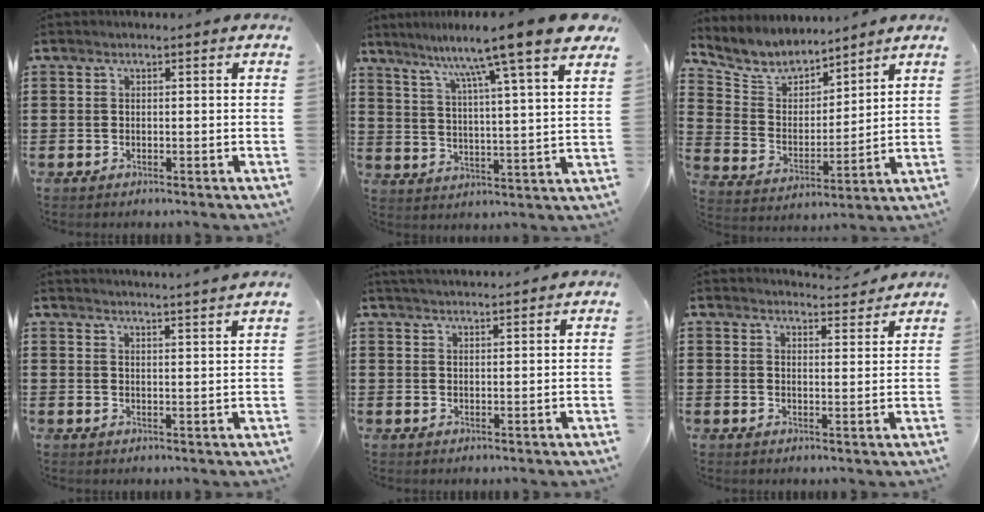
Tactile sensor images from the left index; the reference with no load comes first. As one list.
[{"total": 9.9, "force": [8.3, -1.4, 5.2], "torque": [-0.109, -0.063, 0.125]}, {"total": 6.5, "force": [6.0, 2.4, 0.7], "torque": [-0.055, -0.039, 0.106]}, {"total": 2.9, "force": [2.8, -0.9, 0.2], "torque": [-0.013, -0.016, 0.049]}, {"total": 2.1, "force": [2.0, -0.1, 0.2], "torque": [-0.009, -0.001, 0.040]}, {"total": 3.5, "force": [3.5, 0.2, 0.3], "torque": [-0.009, -0.020, 0.062]}]